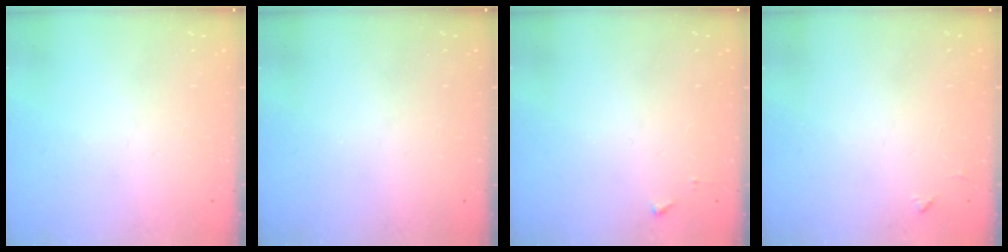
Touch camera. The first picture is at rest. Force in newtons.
{"total": 0.0}
{"total": 3.8, "press": 3.8, "slide": 0.5}
{"total": 3.5, "press": 3.5, "slide": 0.5}